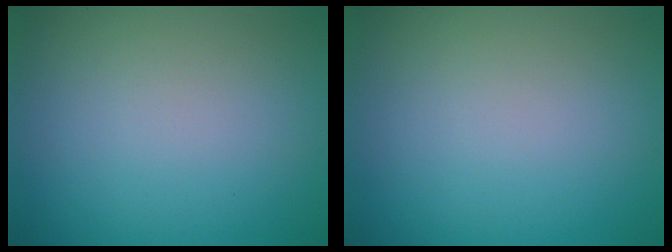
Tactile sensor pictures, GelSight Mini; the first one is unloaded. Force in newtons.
{"total": 0.0}